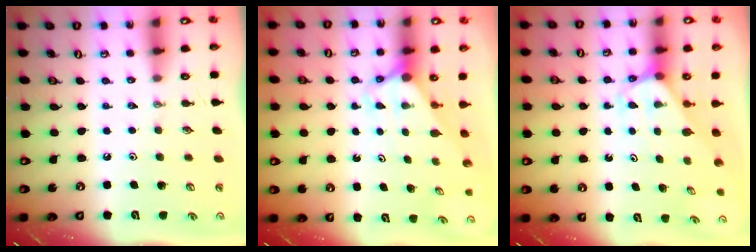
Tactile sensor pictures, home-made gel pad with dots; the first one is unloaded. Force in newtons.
{"total": 3.0, "press": 3.0, "slide": 0.0}
{"total": 2.4, "press": 2.4, "slide": 0.2}